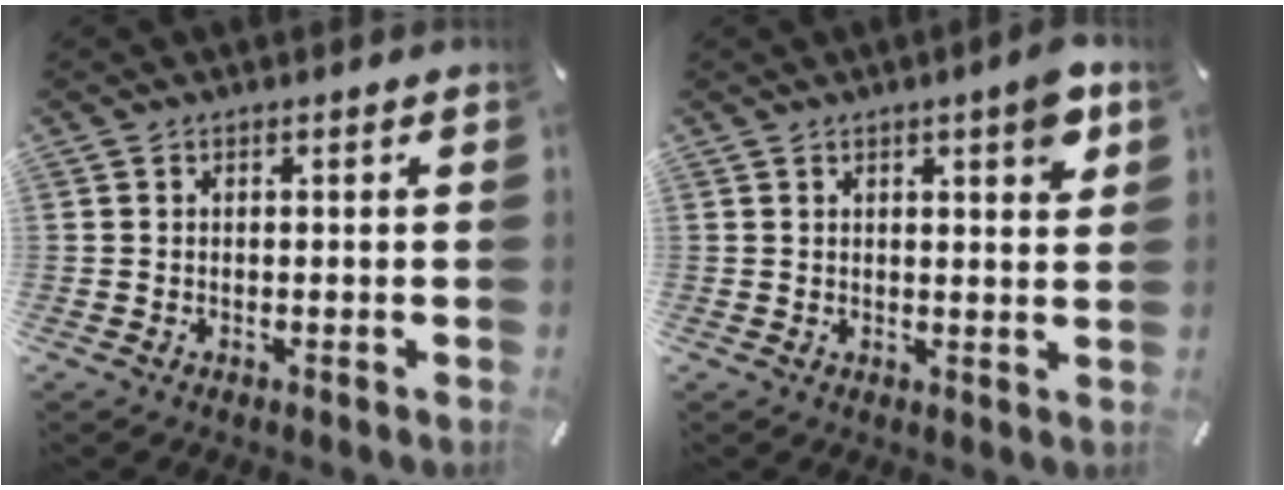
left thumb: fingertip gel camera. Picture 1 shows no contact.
{"total": 5.4, "force": [3.0, 1.4, 4.2], "torque": [-0.056, -0.014, 0.046]}